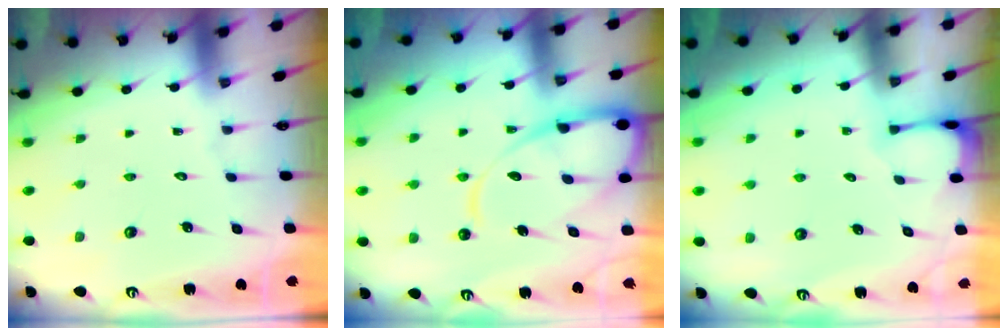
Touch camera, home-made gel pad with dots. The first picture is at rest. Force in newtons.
{"total": 13.2, "press": 13.2, "slide": 1.2}
{"total": 1.8, "press": 1.8, "slide": 0.2}